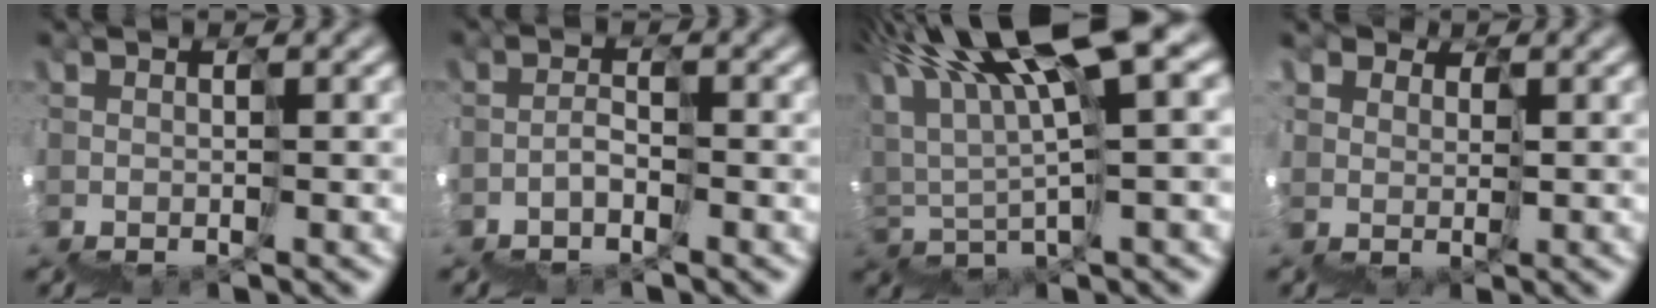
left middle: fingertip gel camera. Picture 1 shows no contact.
{"total": 3.2, "force": [0.0, -1.4, -2.9], "torque": [0.044, 0.019, -0.010]}
{"total": 9.0, "force": [6.9, 0.1, 5.8], "torque": [-0.109, 0.041, 0.115]}
{"total": 4.8, "force": [3.5, 3.3, -0.1], "torque": [0.000, 0.028, 0.057]}